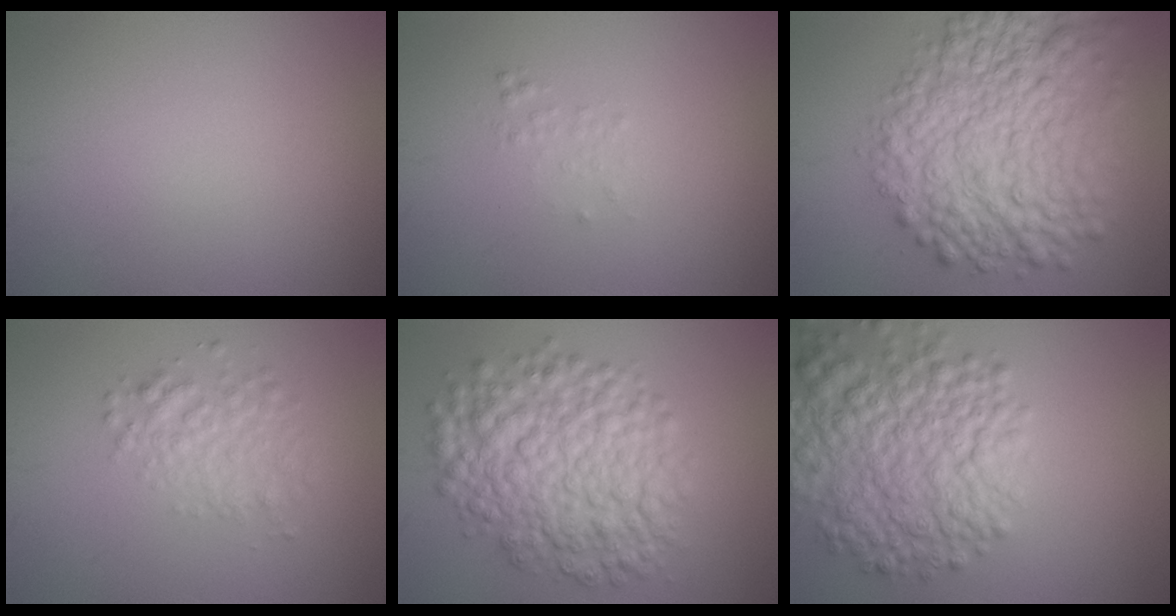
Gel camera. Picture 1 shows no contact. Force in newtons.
{"total": 0.7, "press": 0.7, "slide": 0.1}
{"total": 10.8, "press": 10.8, "slide": 0.2}
{"total": 3.1, "press": 3.1, "slide": 0.1}
{"total": 8.8, "press": 8.8, "slide": 0.1}
{"total": 8.8, "press": 8.7, "slide": 0.4}